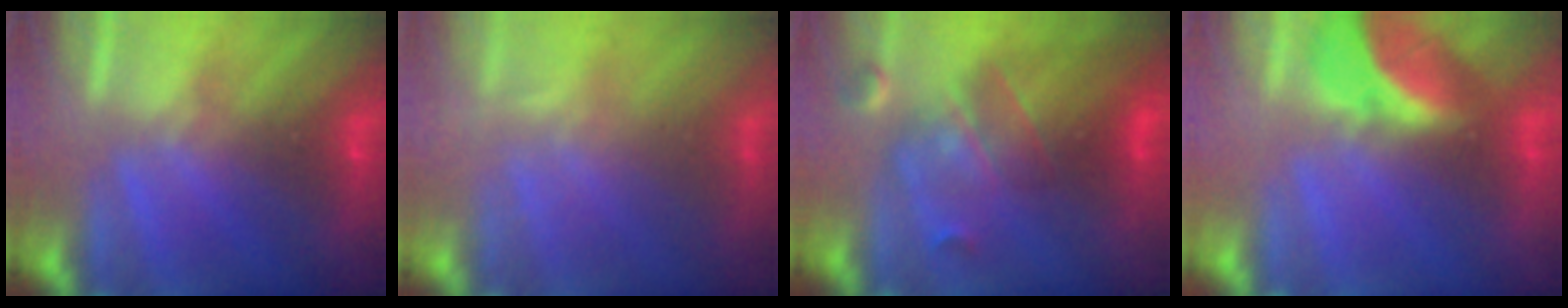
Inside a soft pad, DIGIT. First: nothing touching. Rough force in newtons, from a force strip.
{"total": 2.3}
{"total": 5.7}
{"total": 2.6}